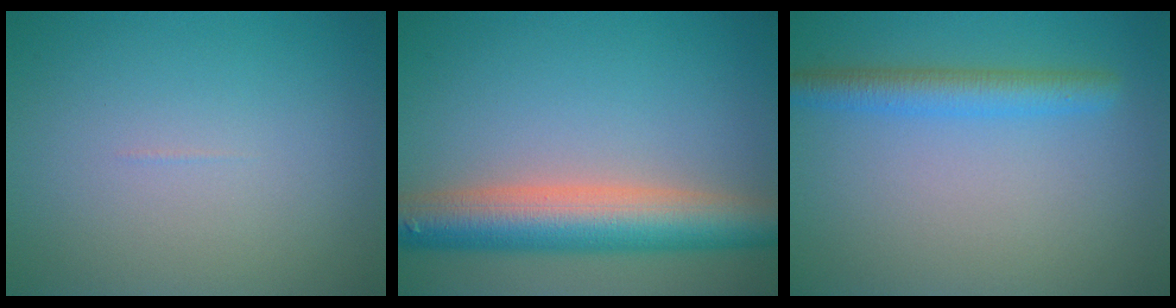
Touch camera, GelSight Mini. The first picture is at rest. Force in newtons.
{"total": 8.2, "press": 8.1, "slide": 0.3}
{"total": 3.2, "press": 3.2, "slide": 0.1}